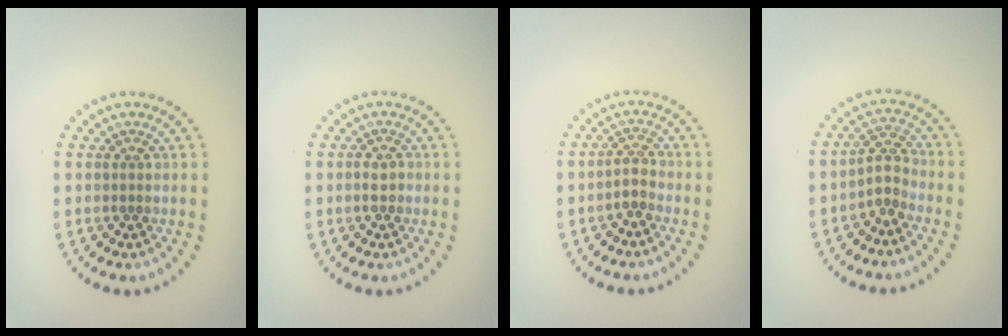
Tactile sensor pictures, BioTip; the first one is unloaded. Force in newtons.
{"total": 1.2, "press": 1.2, "slide": 0.3}
{"total": 1.7, "press": 1.3, "slide": 1.1}
{"total": 2.0, "press": 1.5, "slide": 1.4}